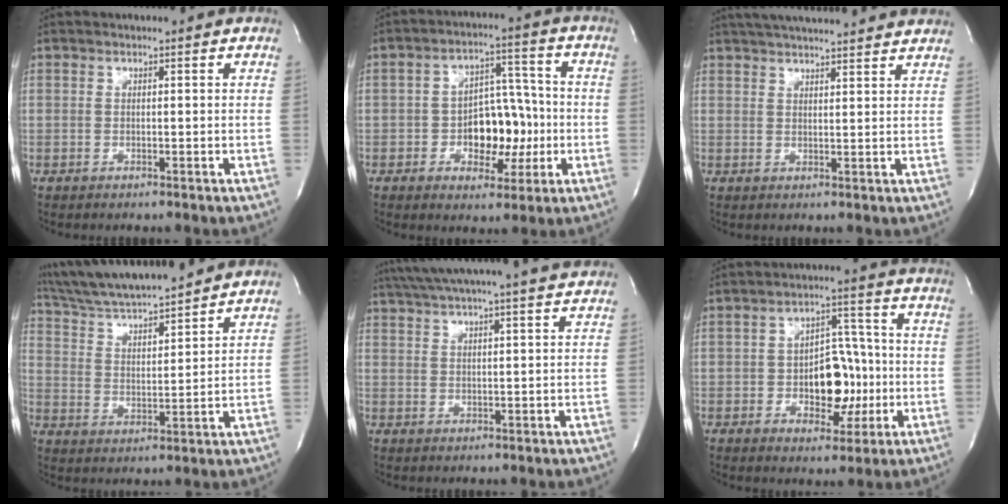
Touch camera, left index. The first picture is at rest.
{"total": 9.5, "force": [-2.1, 5.5, 7.4], "torque": [-0.113, 0.024, -0.028]}
{"total": 16.9, "force": [15.4, 1.6, 6.7], "torque": [-0.110, 0.043, 0.206]}
{"total": 15.7, "force": [14.4, 1.0, 6.2], "torque": [-0.119, 0.013, 0.248]}
{"total": 16.3, "force": [14.6, -0.9, 7.1], "torque": [-0.130, 0.004, 0.199]}
{"total": 9.4, "force": [-1.8, 5.3, 7.6], "torque": [-0.113, 0.023, -0.022]}